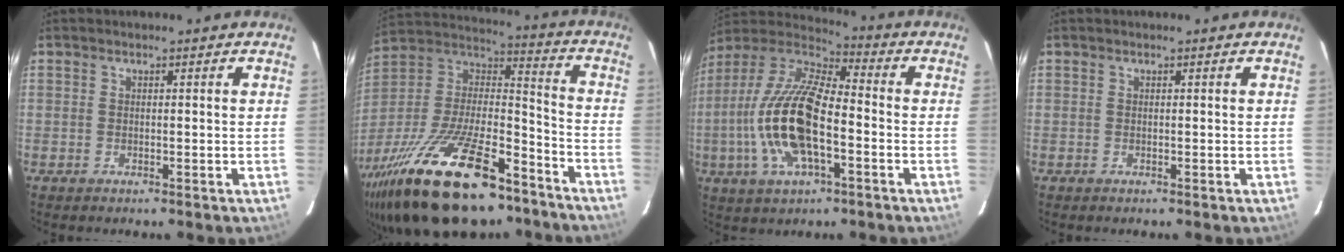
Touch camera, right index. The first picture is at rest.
{"total": 32.1, "force": [-21.2, 12.3, 20.8], "torque": [-0.408, -0.026, -0.333]}
{"total": 18.9, "force": [-4.3, 7.3, 16.9], "torque": [-0.347, -0.003, -0.089]}
{"total": 0.0}